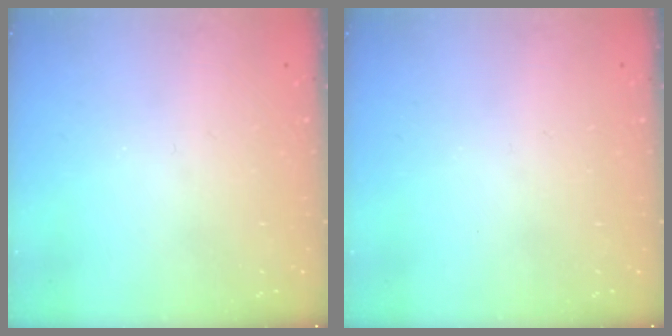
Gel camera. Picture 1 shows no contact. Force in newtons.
{"total": 0.0}